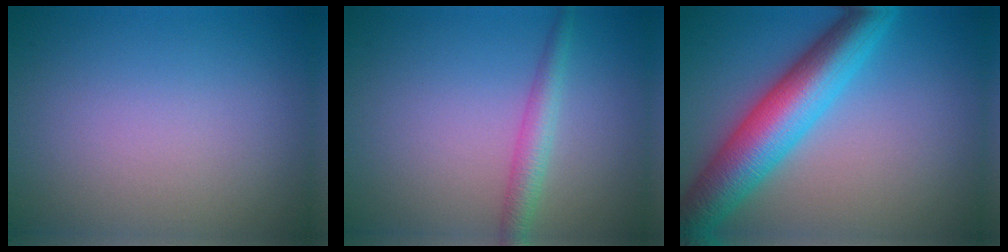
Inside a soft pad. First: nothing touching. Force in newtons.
{"total": 2.4, "press": 2.4, "slide": 0.1}
{"total": 8.7, "press": 8.7, "slide": 0.1}